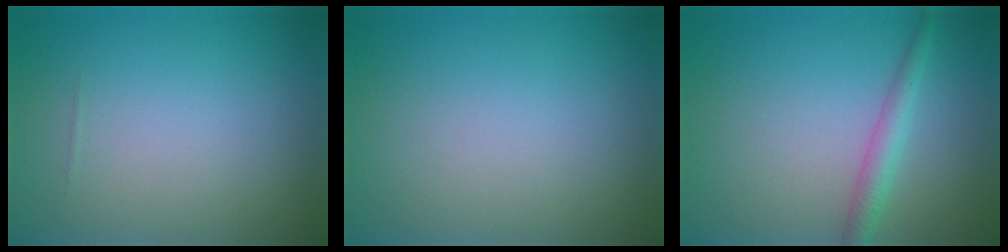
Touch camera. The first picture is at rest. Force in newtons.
{"total": 0.0}
{"total": 2.3, "press": 2.3, "slide": 0.1}